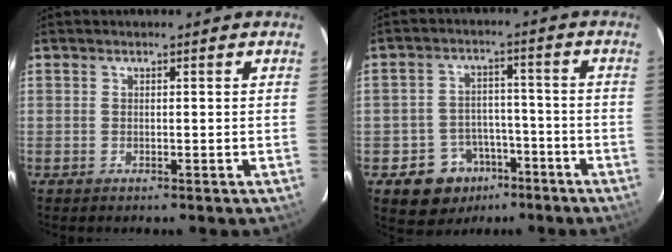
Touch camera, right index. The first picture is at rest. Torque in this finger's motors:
{"motor_torque": [0.05, -0.11, -0.49, -0.19]}